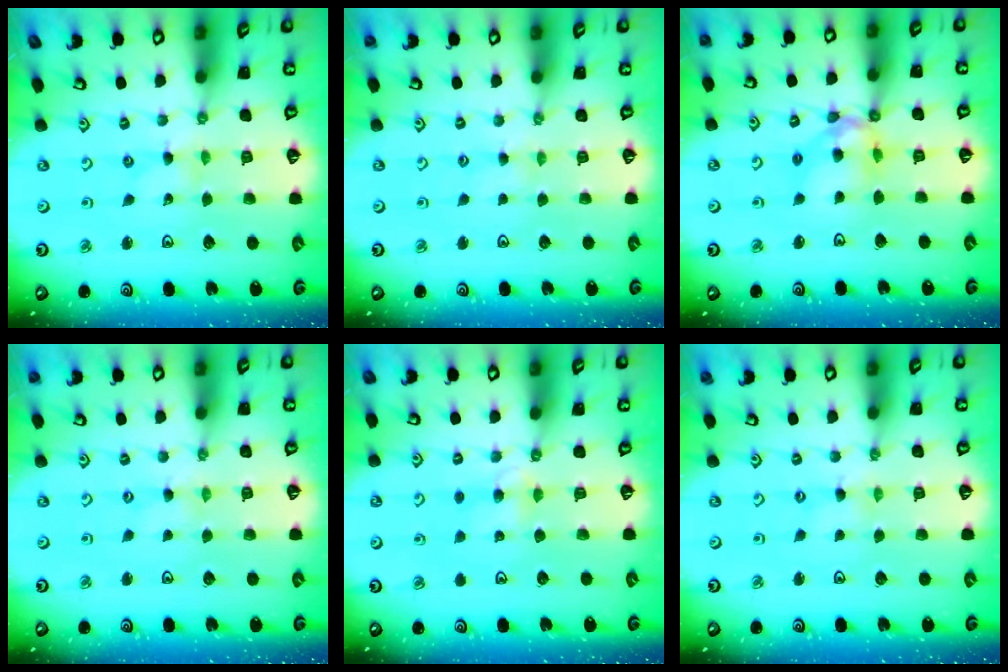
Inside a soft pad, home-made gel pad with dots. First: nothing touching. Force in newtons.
{"total": 1.8, "press": 1.8, "slide": 0.4}
{"total": 12.0, "press": 11.9, "slide": 1.6}
{"total": 0.0}
{"total": 4.7, "press": 4.6, "slide": 0.7}
{"total": 0.0}